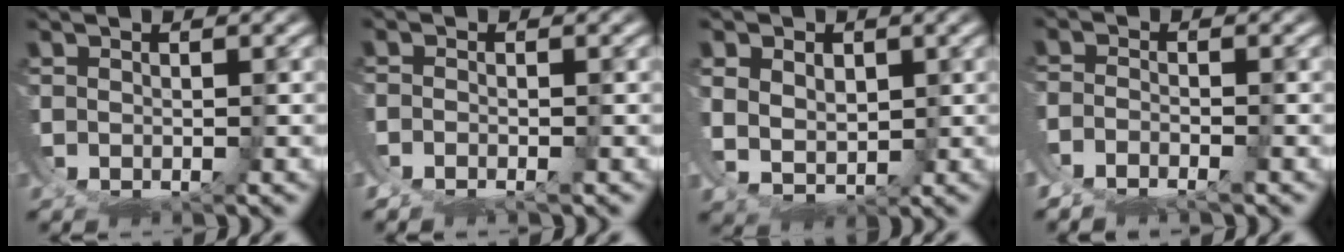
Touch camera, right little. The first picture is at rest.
{"total": 1.7, "force": [-1.5, 0.7, 0.4], "torque": [-0.009, -0.004, -0.033]}
{"total": 5.7, "force": [-0.1, 4.6, 3.3], "torque": [-0.083, -0.039, 0.014]}
{"total": 3.6, "force": [-2.9, 1.9, 1.0], "torque": [-0.017, -0.010, -0.058]}